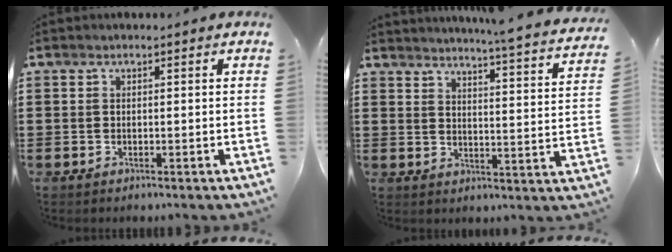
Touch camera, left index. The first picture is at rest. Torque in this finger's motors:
{"motor_torque": [1.44, -0.70, 0.05, -0.03]}